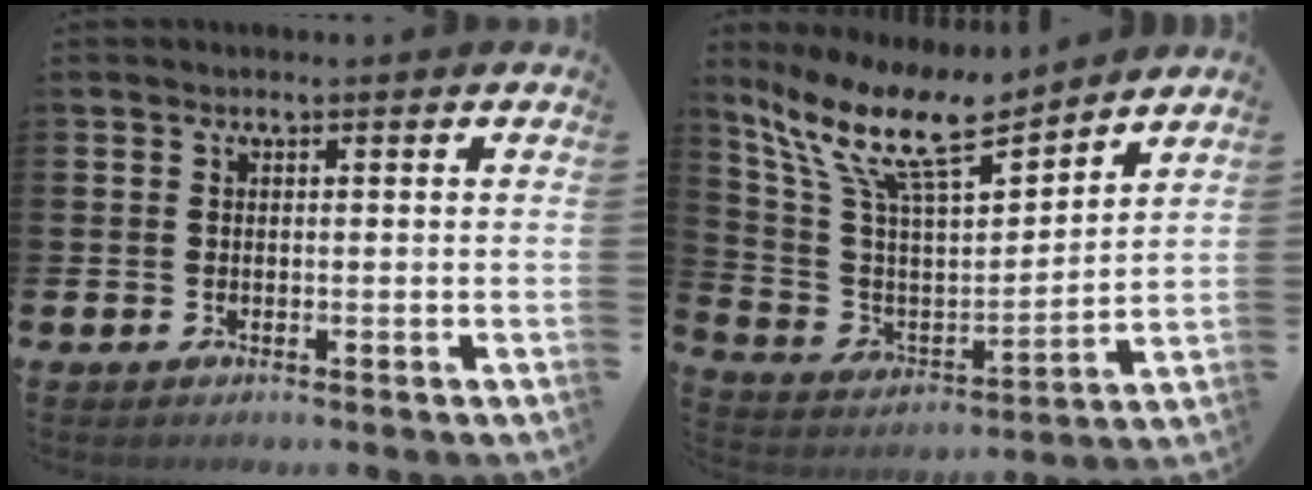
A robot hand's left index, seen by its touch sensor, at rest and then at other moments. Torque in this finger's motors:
{"motor_torque": [1.02, -1.12, 0.85, 0.21]}